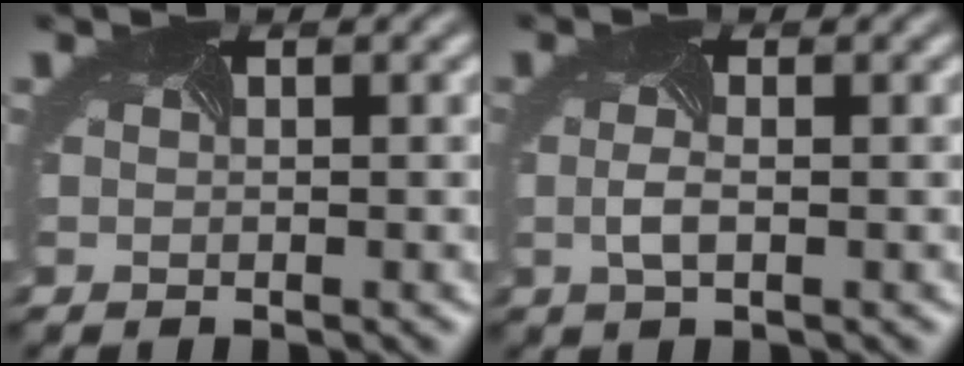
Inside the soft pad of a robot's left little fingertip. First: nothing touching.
{"total": 1.2, "force": [-0.4, 0.1, 1.2], "torque": [-0.040, -0.005, -0.003]}